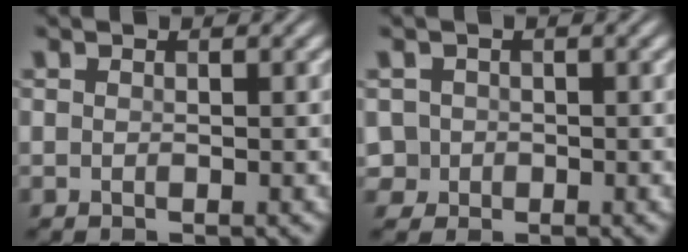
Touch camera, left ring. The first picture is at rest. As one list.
[{"total": 1.6, "force": [-0.1, 1.6, 0.1], "torque": [0.008, -0.001, 0.001]}]